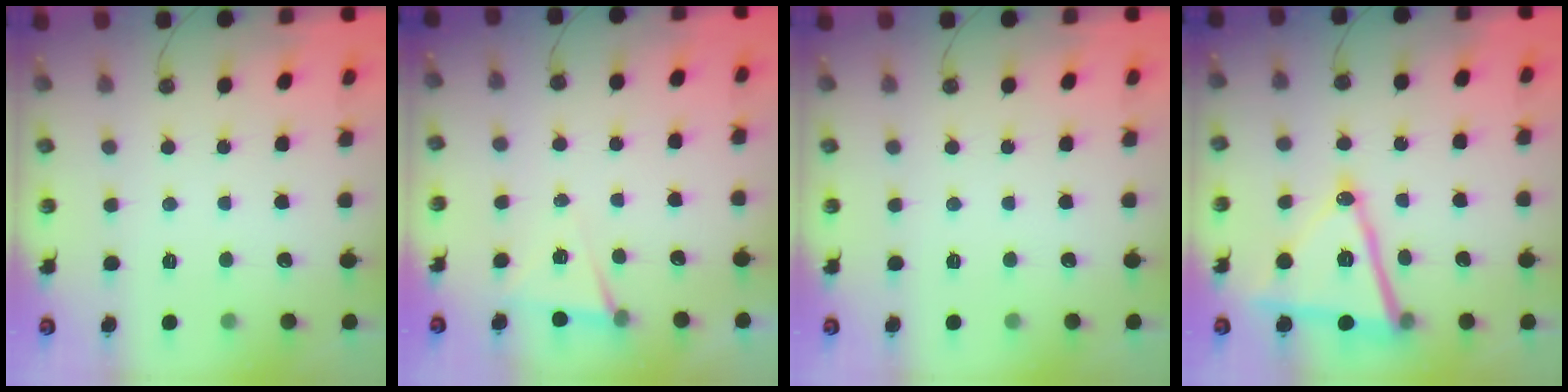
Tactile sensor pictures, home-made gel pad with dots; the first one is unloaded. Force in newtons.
{"total": 5.8, "press": 3.5, "slide": 4.6}
{"total": 0.0}
{"total": 15.7, "press": 15.2, "slide": 3.9}